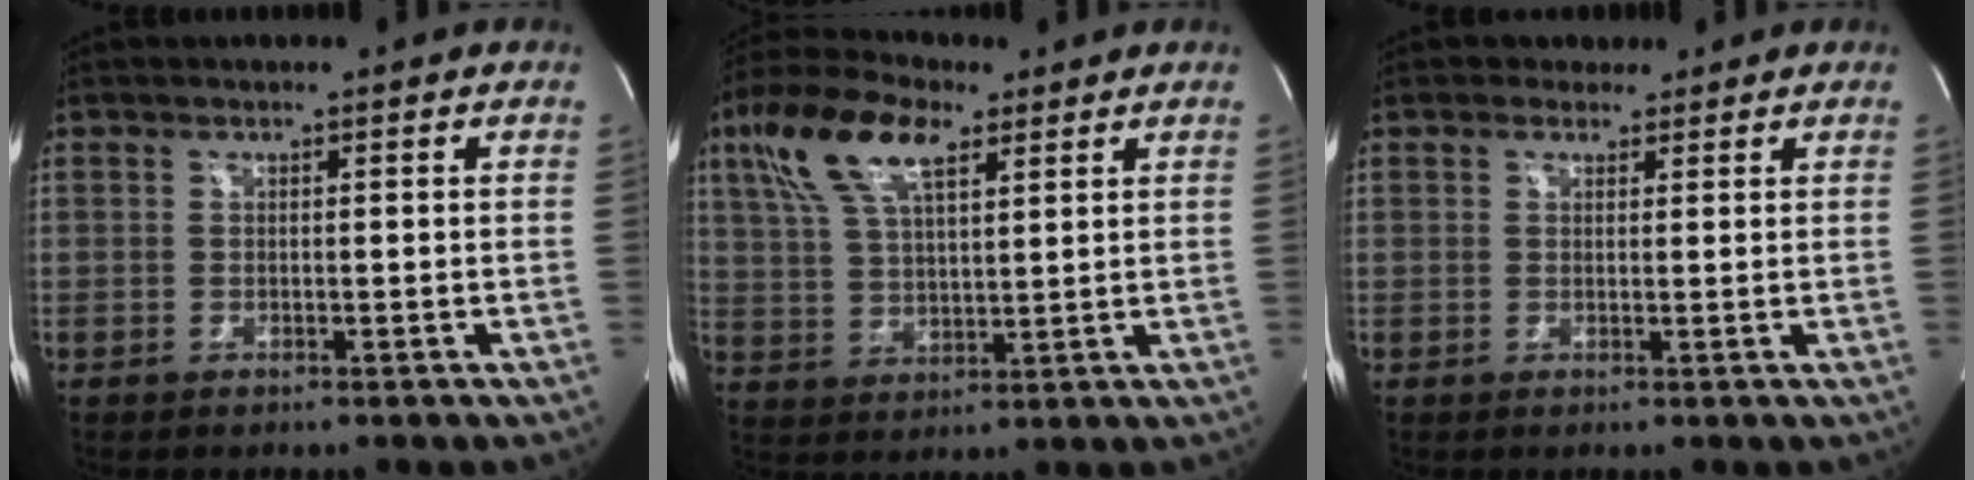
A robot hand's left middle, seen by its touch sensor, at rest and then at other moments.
{"total": 12.3, "force": [6.4, 4.5, 9.4], "torque": [-0.201, 0.028, 0.122]}
{"total": 2.2, "force": [1.7, 1.5, 0.1], "torque": [-0.001, 0.012, 0.022]}